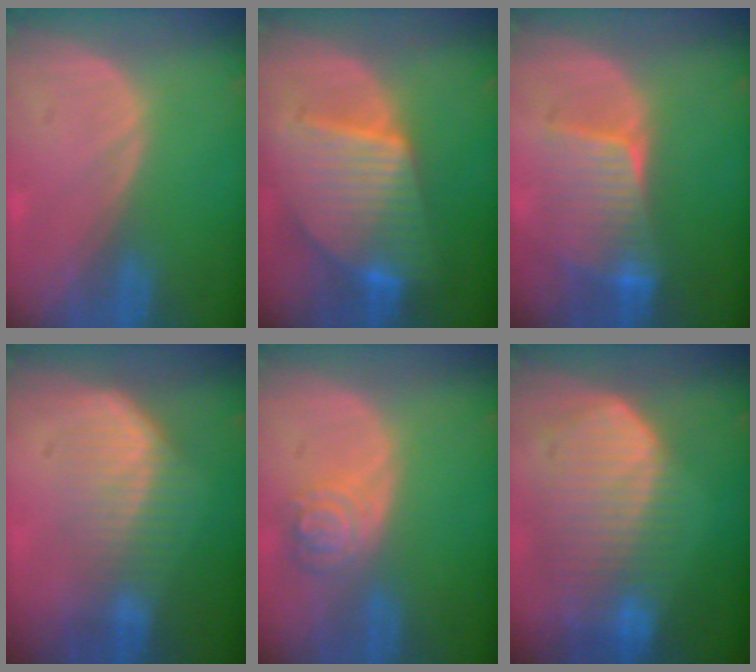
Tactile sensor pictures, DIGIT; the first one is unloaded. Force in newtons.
{"total": 10.1, "press": 10.1, "slide": 0.7}
{"total": 6.8, "press": 6.8, "slide": 0.5}
{"total": 7.4, "press": 6.4, "slide": 3.7}
{"total": 5.0, "press": 4.4, "slide": 2.3}
{"total": 10.5, "press": 9.1, "slide": 5.2}